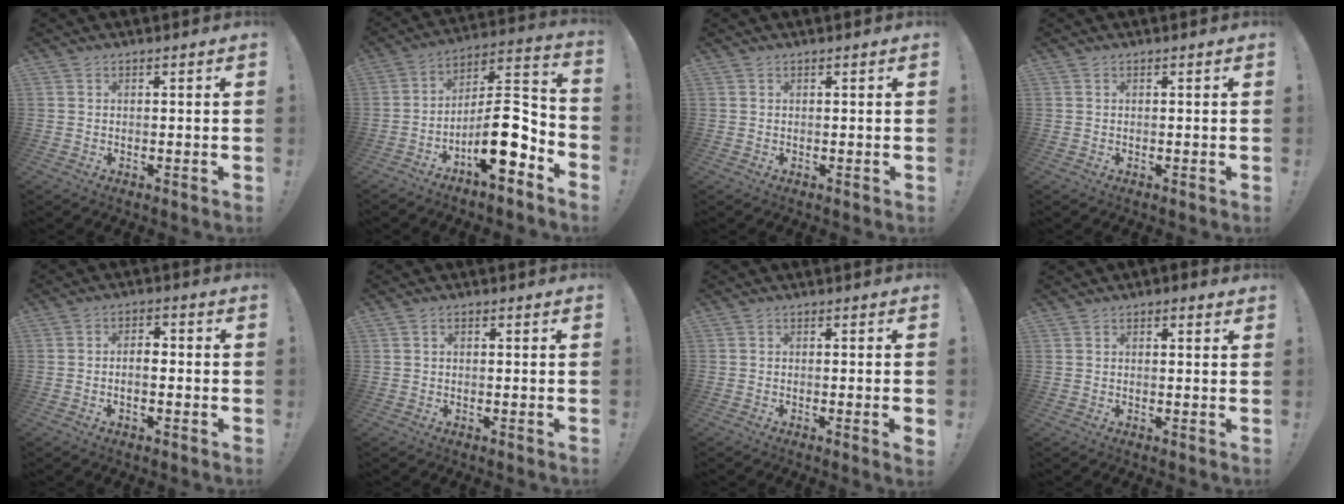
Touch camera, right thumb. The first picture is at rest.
{"total": 15.3, "force": [-6.7, 5.0, 12.9], "torque": [-0.208, 0.031, -0.103]}
{"total": 0.0}
{"total": 0.0}
{"total": 3.8, "force": [-1.3, 2.1, 2.9], "torque": [-0.043, 0.008, -0.026]}
{"total": 0.9, "force": [0.0, 0.7, 0.5], "torque": [-0.003, 0.001, -0.001]}
{"total": 2.4, "force": [-0.4, -0.4, 2.3], "torque": [-0.045, -0.001, -0.005]}
{"total": 1.3, "force": [0.7, 1.0, 0.5], "torque": [0.005, -0.004, 0.011]}